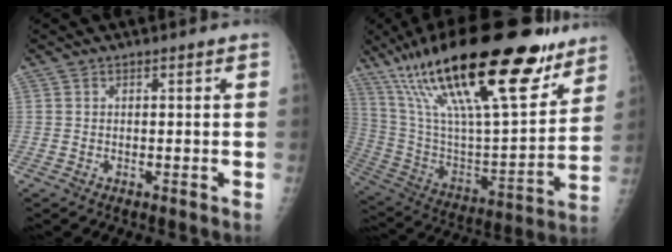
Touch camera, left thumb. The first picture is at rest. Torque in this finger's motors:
{"motor_torque": [1.81, 0.60, 2.11, -0.70, 0.36]}